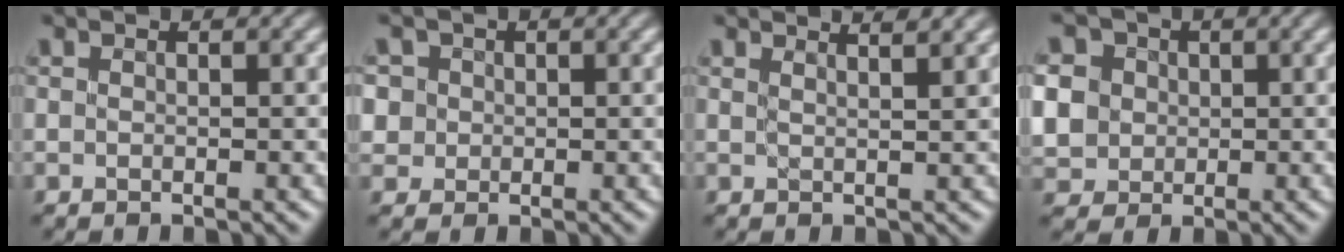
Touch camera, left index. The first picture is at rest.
{"total": 2.2, "force": [0.7, 2.0, 0.4], "torque": [-0.025, 0.006, 0.026]}
{"total": 3.7, "force": [3.0, 1.2, 1.8], "torque": [0.003, 0.020, 0.006]}
{"total": 7.4, "force": [1.2, 6.6, 3.2], "torque": [-0.092, 0.021, 0.017]}